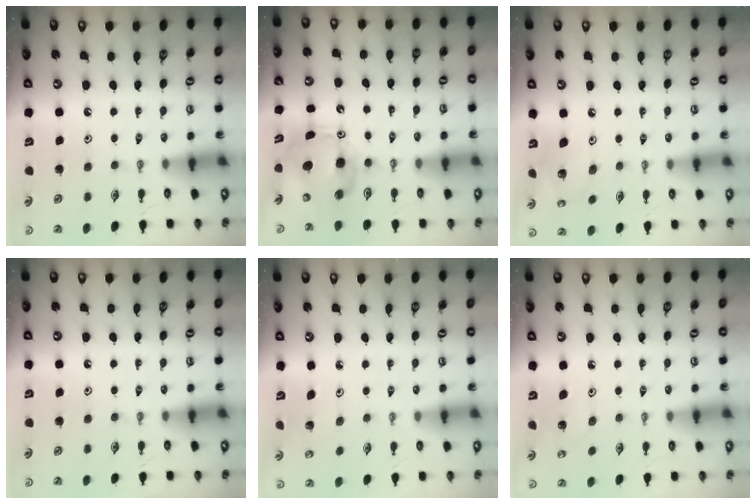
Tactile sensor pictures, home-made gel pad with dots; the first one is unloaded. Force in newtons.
{"total": 9.0, "press": 8.9, "slide": 1.5}
{"total": 7.4, "press": 7.0, "slide": 2.5}
{"total": 0.0}
{"total": 3.0, "press": 2.8, "slide": 1.1}
{"total": 5.0, "press": 5.0, "slide": 0.5}